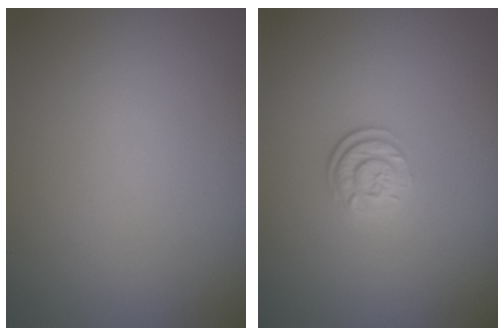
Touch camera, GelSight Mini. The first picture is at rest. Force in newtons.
{"total": 2.5, "press": 1.9, "slide": 1.6}